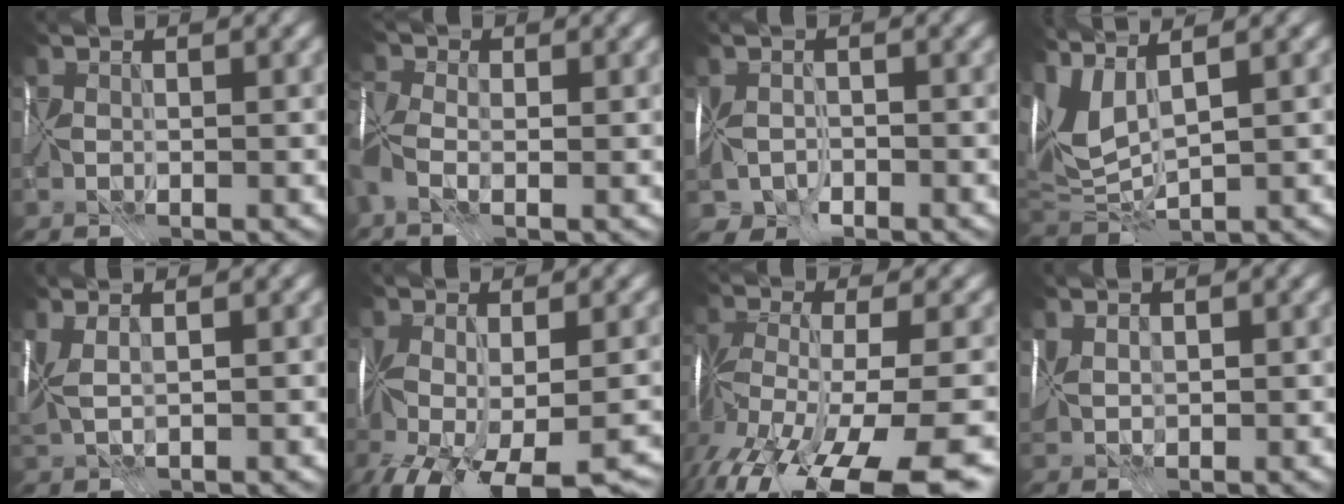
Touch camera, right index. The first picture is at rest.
{"total": 5.3, "force": [-1.4, 3.0, 4.1], "torque": [-0.112, -0.002, -0.031]}
{"total": 2.8, "force": [-1.5, 2.0, 1.3], "torque": [-0.019, -0.004, -0.033]}
{"total": 5.9, "force": [3.3, 2.0, 4.5], "torque": [-0.110, 0.018, 0.070]}
{"total": 2.3, "force": [1.2, 0.6, 1.8], "torque": [-0.047, 0.013, 0.022]}
{"total": 14.0, "force": [-7.9, 6.4, 9.6], "torque": [-0.193, -0.061, -0.092]}
{"total": 14.3, "force": [-8.9, 5.3, 9.9], "torque": [-0.207, -0.018, -0.133]}
{"total": 1.3, "force": [0.8, 0.8, 0.7], "torque": [-0.019, 0.011, 0.016]}